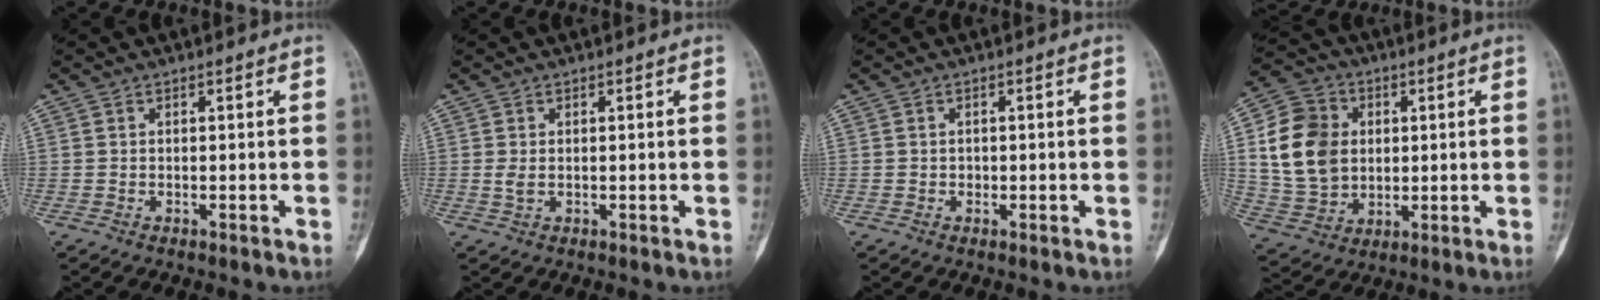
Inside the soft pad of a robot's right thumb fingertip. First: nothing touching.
{"total": 1.8, "force": [0.2, 0.9, 1.5], "torque": [-0.029, -0.004, 0.006]}
{"total": 0.7, "force": [-0.1, 0.6, 0.3], "torque": [-0.002, 0.002, -0.003]}
{"total": 15.5, "force": [2.5, 12.3, 9.1], "torque": [-0.147, 0.003, 0.052]}